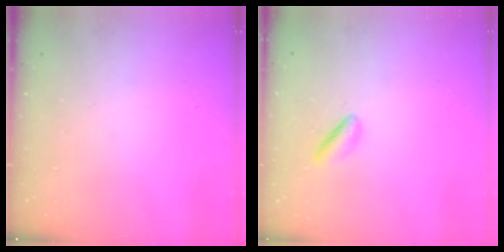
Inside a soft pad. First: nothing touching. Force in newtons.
{"total": 2.9, "press": 2.9, "slide": 0.4}